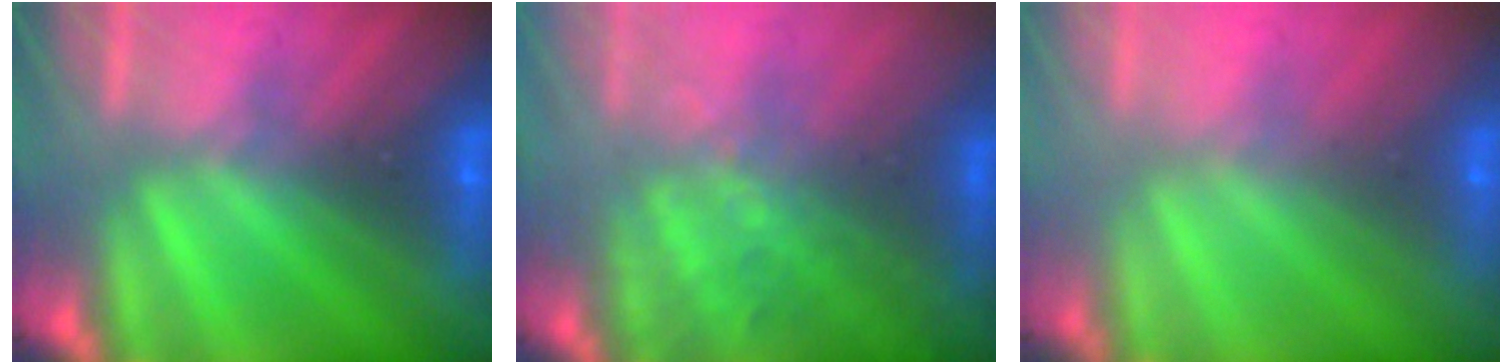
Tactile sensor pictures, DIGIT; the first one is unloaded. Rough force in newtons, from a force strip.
{"total": 9.3}
{"total": 2.4}